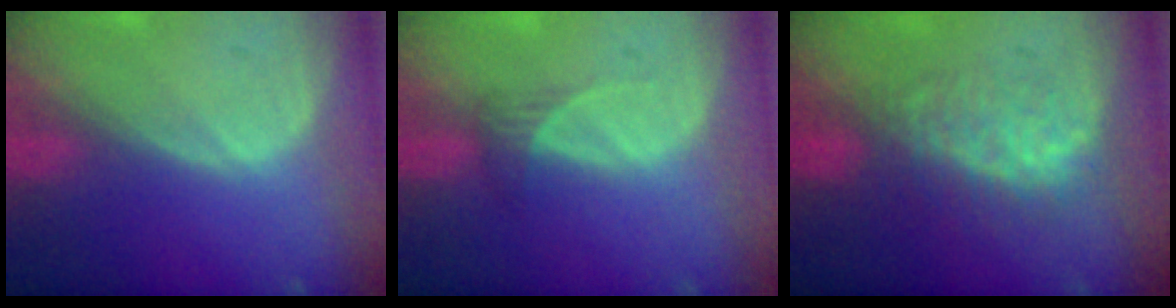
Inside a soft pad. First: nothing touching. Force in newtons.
{"total": 1.8, "press": 1.6, "slide": 0.8}
{"total": 7.5, "press": 7.2, "slide": 2.3}